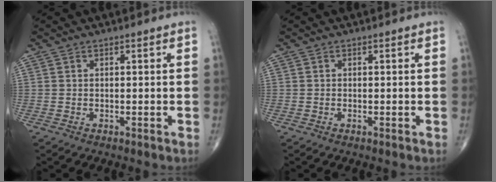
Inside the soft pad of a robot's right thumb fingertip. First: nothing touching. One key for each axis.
{"total": 0.0}